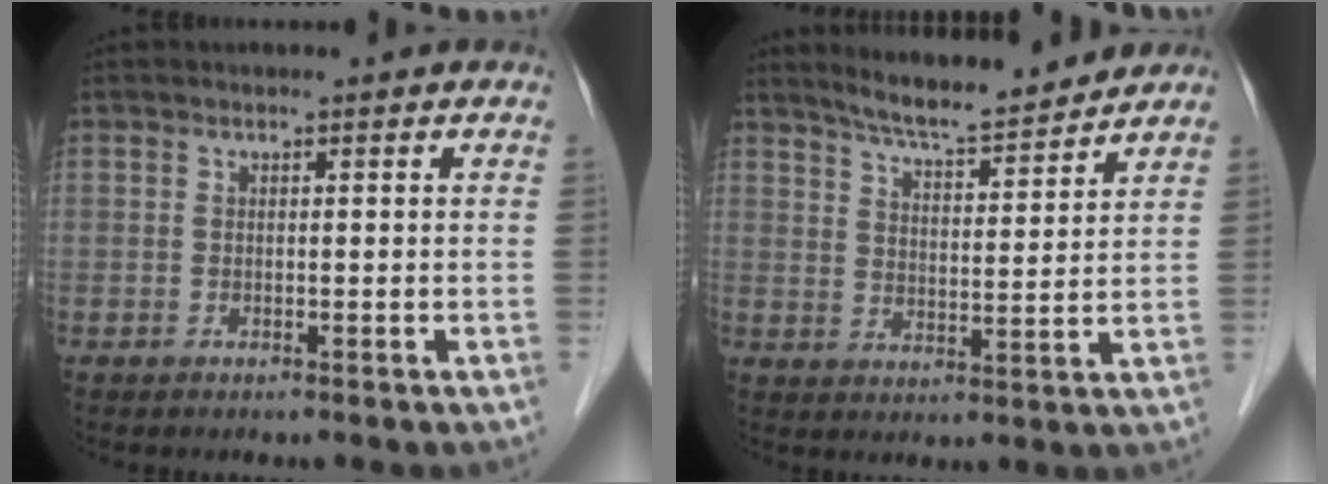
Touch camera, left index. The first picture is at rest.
{"total": 9.2, "force": [8.6, 0.6, 3.3], "torque": [-0.061, 0.005, 0.138]}